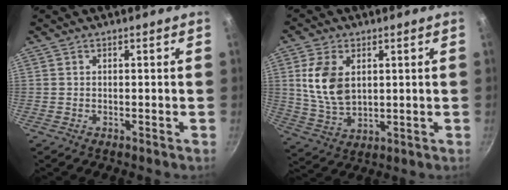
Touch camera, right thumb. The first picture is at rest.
{"total": 10.4, "force": [2.5, 6.6, 7.6], "torque": [-0.140, -0.021, 0.055]}